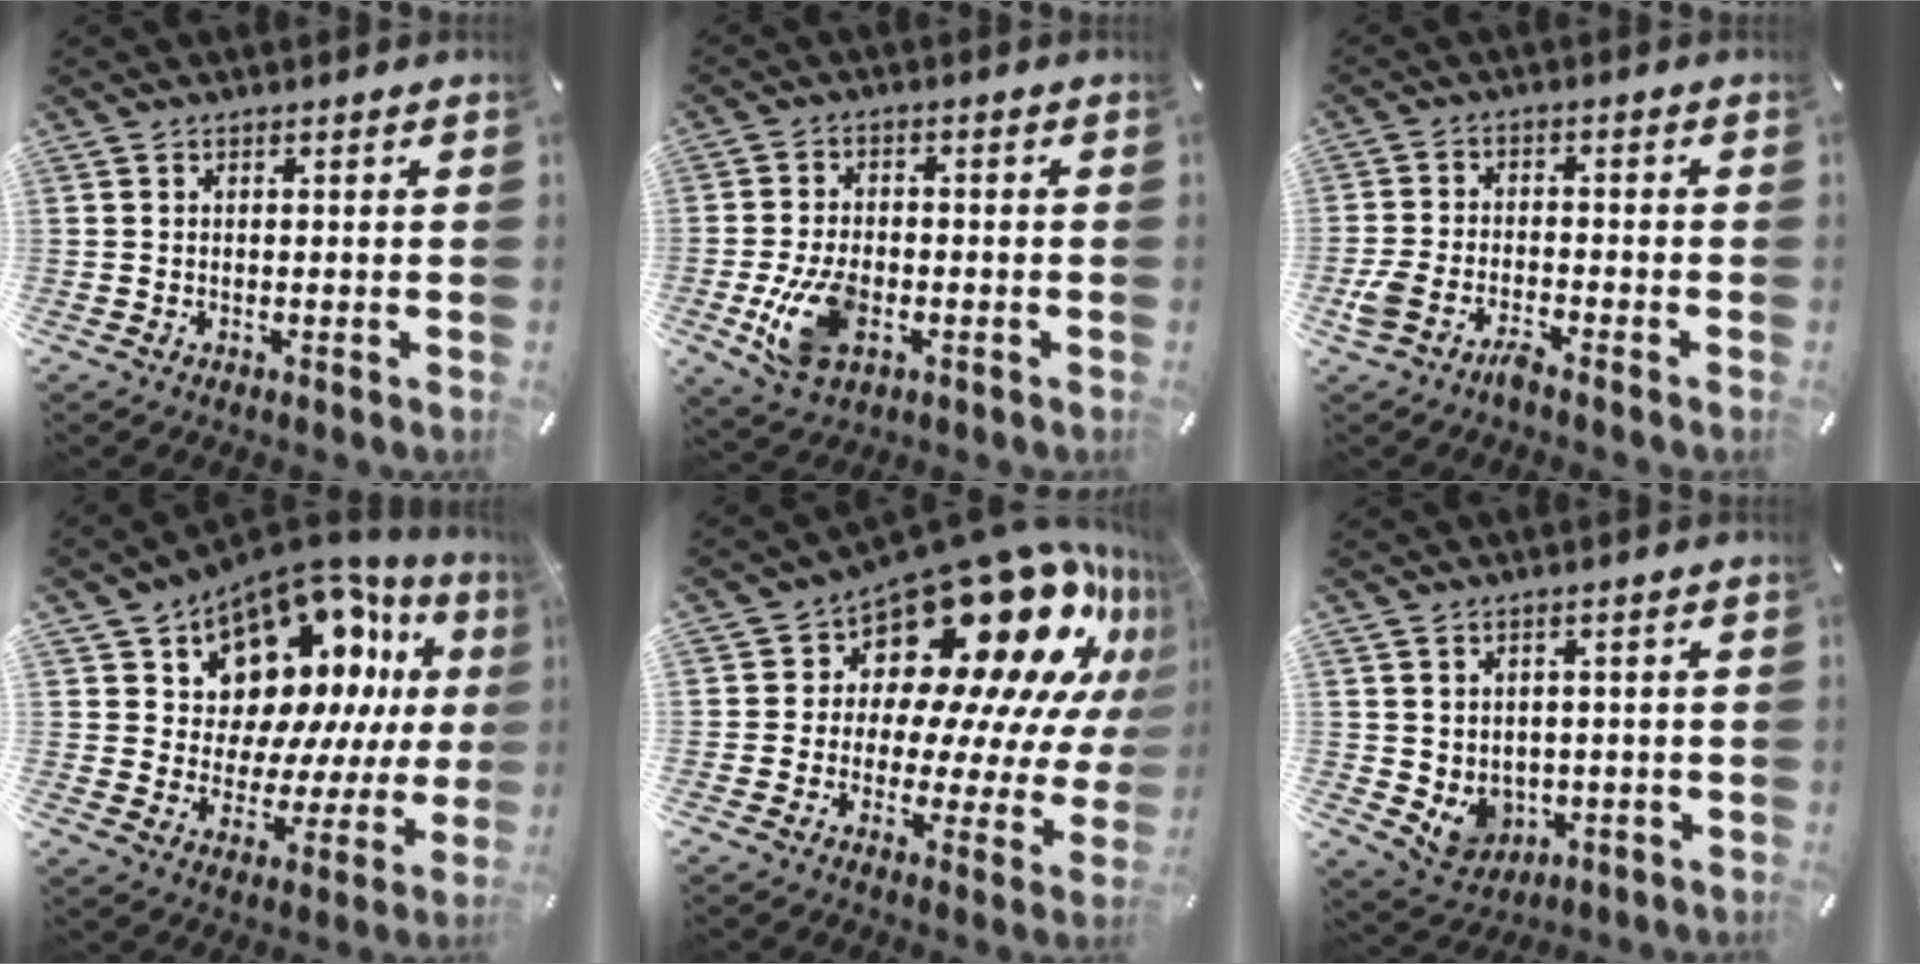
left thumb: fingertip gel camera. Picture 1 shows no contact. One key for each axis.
{"total": 10.4, "fx": -2.9, "fy": 6.7, "fz": 7.5, "tx": -0.152, "ty": 0.003, "tz": -0.050}
{"total": 5.3, "fx": -4.2, "fy": 1.9, "fz": 2.7, "tx": -0.068, "ty": 0.011, "tz": -0.083}
{"total": 15.1, "fx": 9.3, "fy": 10.1, "fz": 6.3, "tx": -0.092, "ty": -0.098, "tz": 0.173}
{"total": 22.9, "fx": 14.8, "fy": 11.2, "fz": 13.4, "tx": -0.170, "ty": -0.136, "tz": 0.254}
{"total": 5.5, "fx": 0.7, "fy": 5.2, "fz": 1.7, "tx": -0.045, "ty": -0.015, "tz": 0.015}